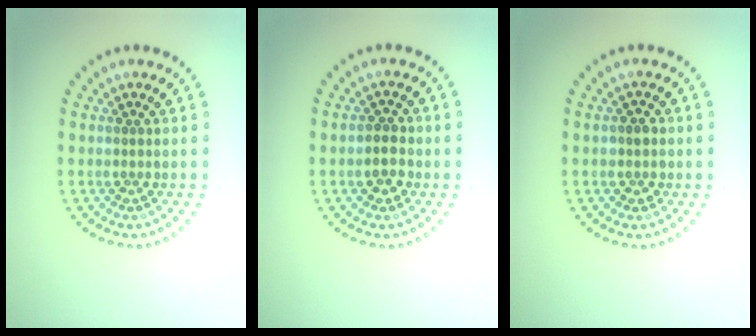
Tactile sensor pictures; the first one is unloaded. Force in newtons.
{"total": 2.2, "press": 2.1, "slide": 0.5}
{"total": 1.5, "press": 1.4, "slide": 0.4}